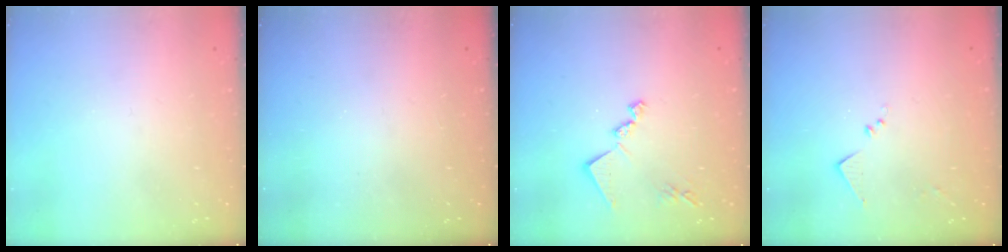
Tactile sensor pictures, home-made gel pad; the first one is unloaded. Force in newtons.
{"total": 0.6, "press": 0.6, "slide": 0.2}
{"total": 12.1, "press": 12.0, "slide": 0.4}
{"total": 6.0, "press": 6.0, "slide": 0.8}